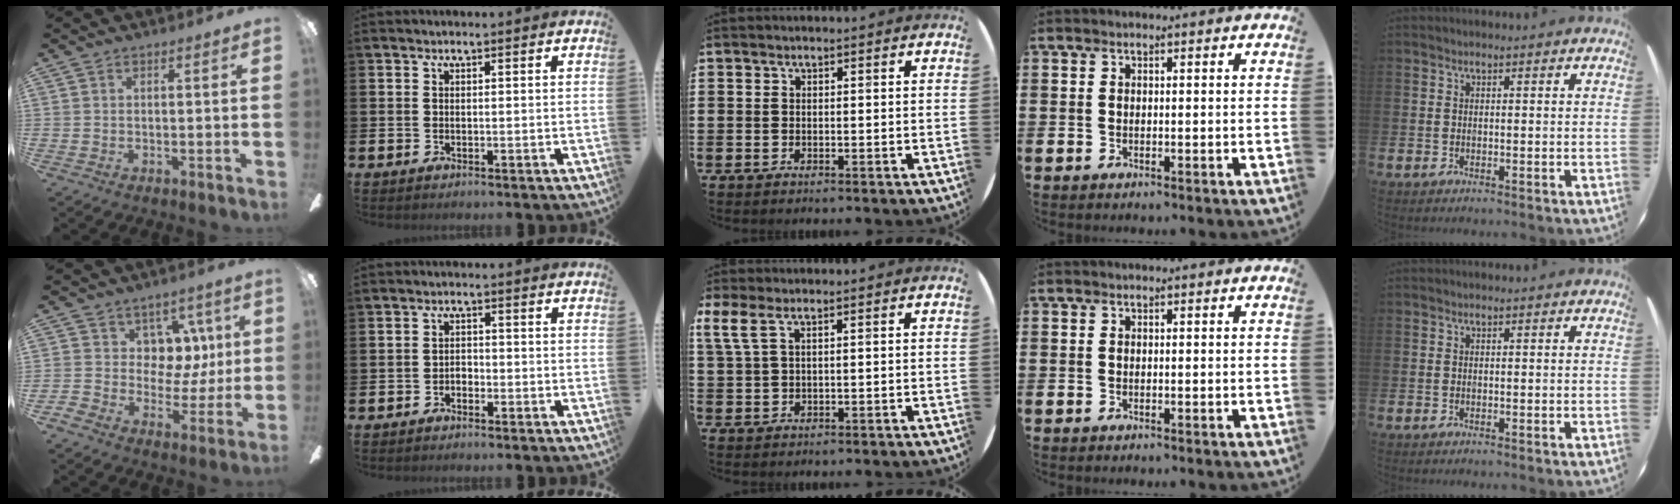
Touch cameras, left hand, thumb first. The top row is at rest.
{"thumb": {"total": 10.0, "force": [3.0, 8.7, 3.7], "torque": [-0.052, -0.020, 0.065]}, "index": {"total": 1.4, "force": [-1.1, 0.8, 0.2], "torque": [-0.007, 0.003, -0.024]}, "middle": {"total": 2.3, "force": [1.3, 0.5, 1.8], "torque": [-0.042, 0.003, 0.023]}}